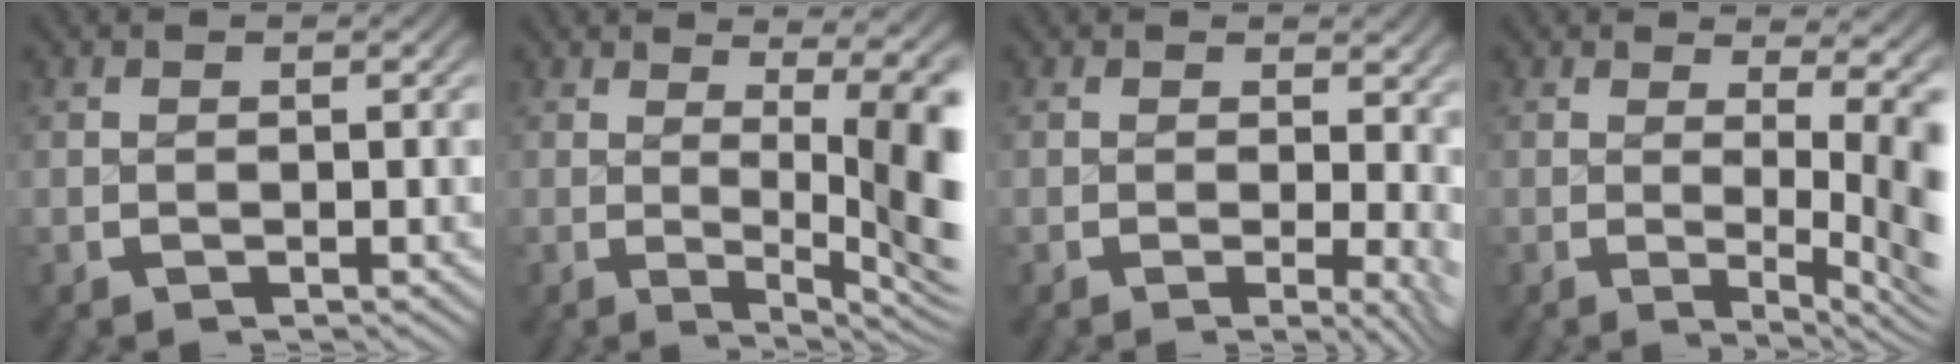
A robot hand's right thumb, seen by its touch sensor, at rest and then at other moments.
{"total": 8.9, "force": [0.2, 3.7, 8.0], "torque": [-0.099, -0.019, 0.003]}
{"total": 3.6, "force": [-0.4, 1.8, 3.1], "torque": [-0.025, -0.014, -0.009]}
{"total": 6.0, "force": [0.1, 2.3, 5.6], "torque": [-0.064, -0.015, -0.001]}